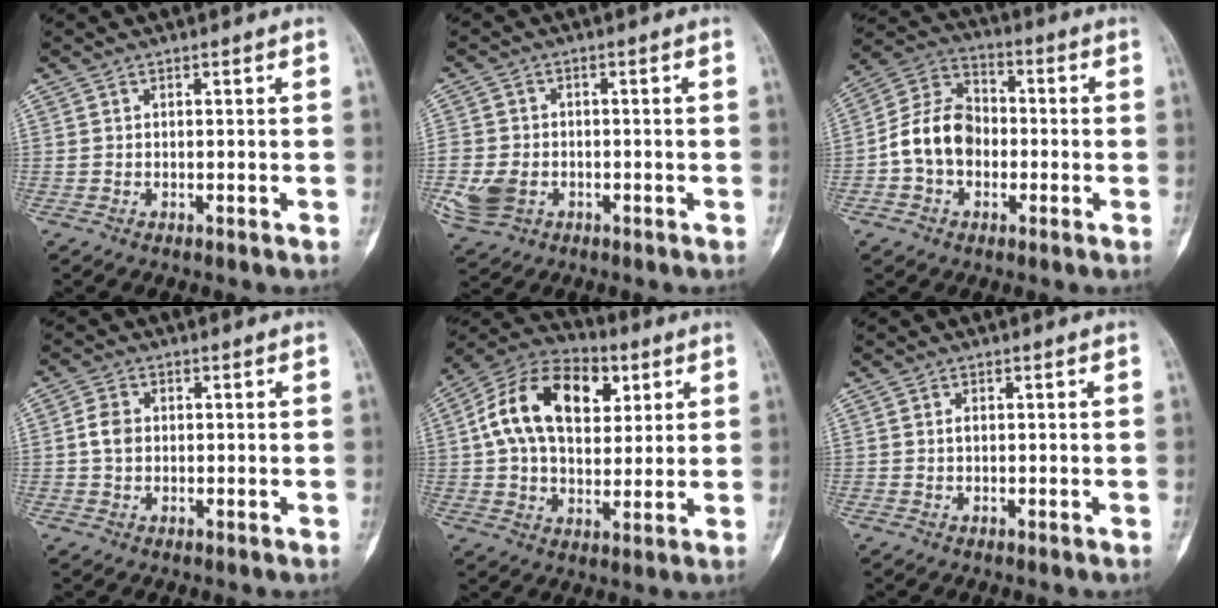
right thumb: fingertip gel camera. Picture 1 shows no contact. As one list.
[{"total": 7.9, "force": [-2.2, 6.2, 4.5], "torque": [-0.098, 0.004, -0.032]}, {"total": 11.7, "force": [-1.7, 8.9, 7.4], "torque": [-0.120, 0.040, -0.042]}, {"total": 3.6, "force": [0.2, 2.7, 2.4], "torque": [-0.045, 0.005, -0.001]}, {"total": 19.4, "force": [5.3, 12.4, 14.0], "torque": [-0.212, 0.006, 0.080]}, {"total": 0.6, "force": [0.1, 0.3, 0.5], "torque": [-0.008, 0.001, 0.002]}]